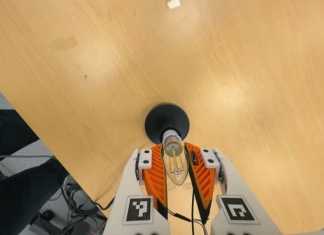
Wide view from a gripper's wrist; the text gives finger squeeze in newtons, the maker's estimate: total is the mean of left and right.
{"total": 21.0, "left": 23.7, "right": 18.3}